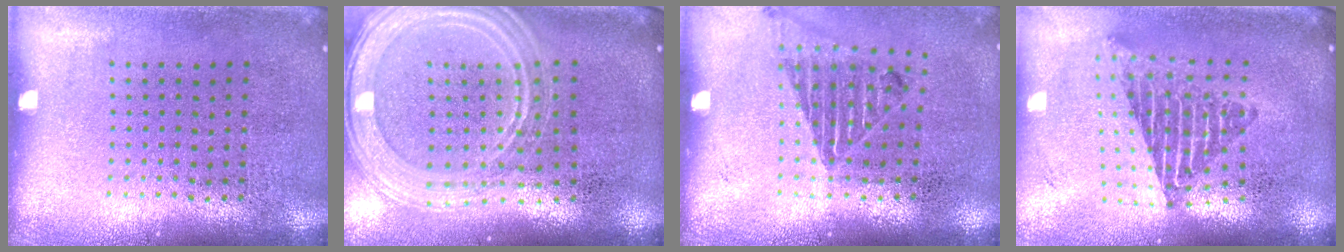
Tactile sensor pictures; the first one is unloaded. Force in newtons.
{"total": 2.3, "press": 2.1, "slide": 1.0}
{"total": 1.0, "press": 1.0, "slide": 0.2}
{"total": 2.0, "press": 1.5, "slide": 1.4}